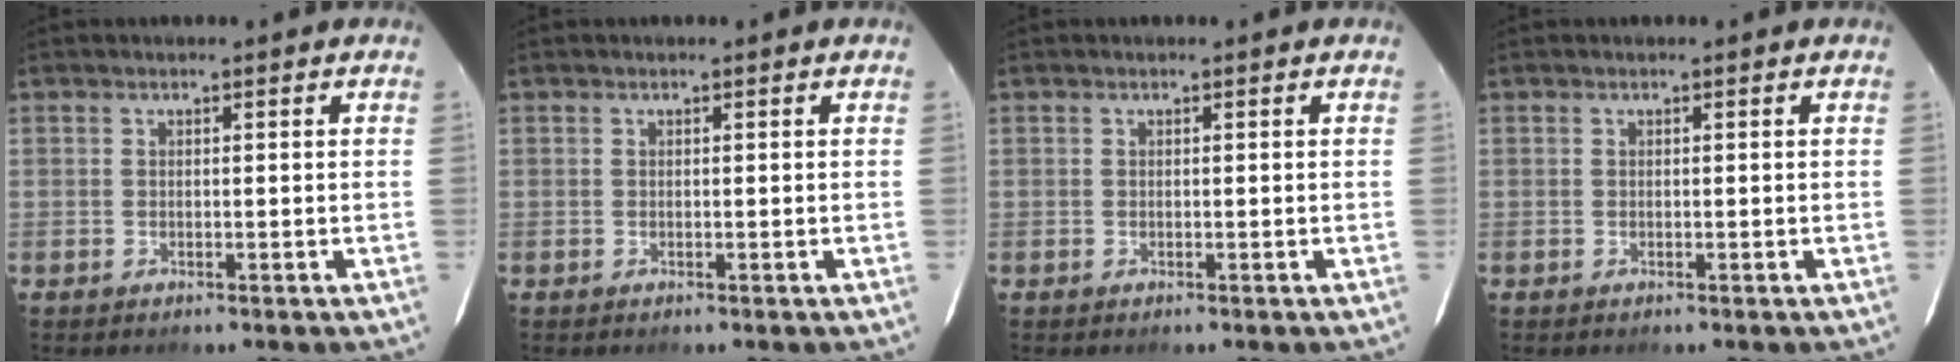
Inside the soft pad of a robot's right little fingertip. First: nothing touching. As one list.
[{"total": 0.0}, {"total": 0.0}, {"total": 0.0}]